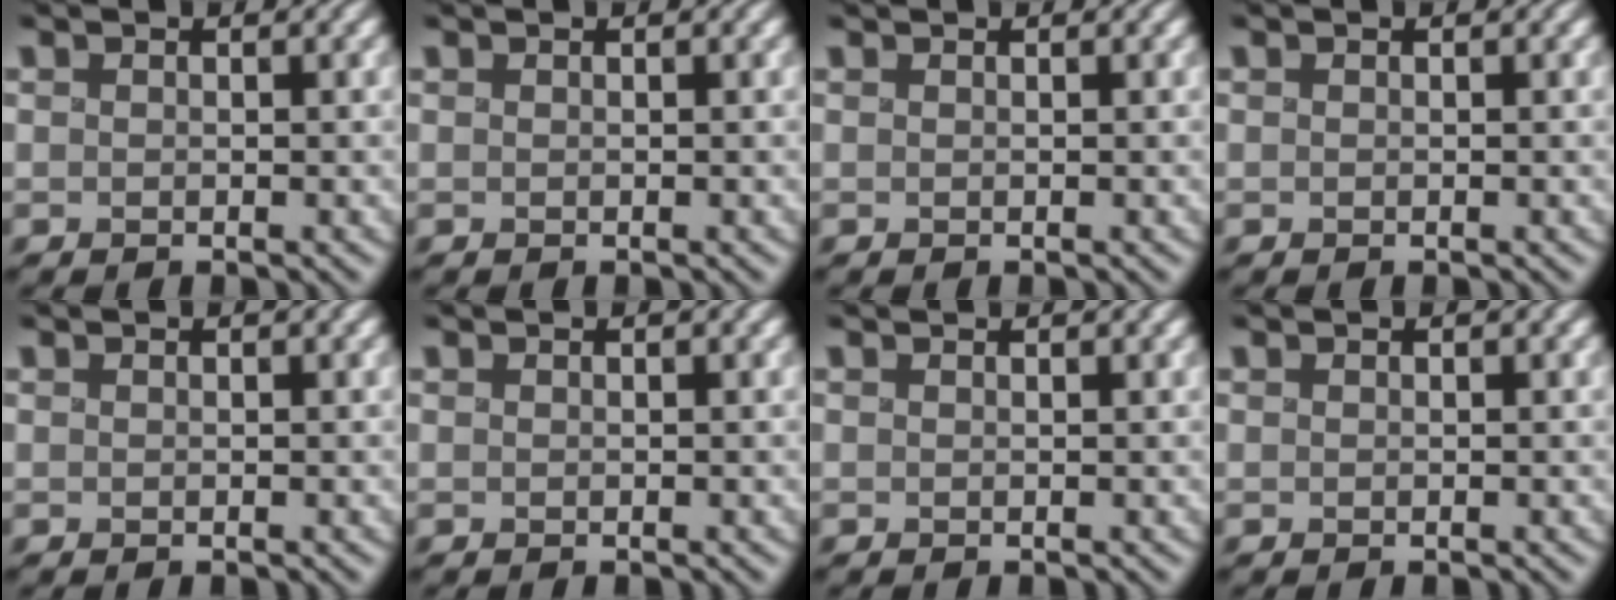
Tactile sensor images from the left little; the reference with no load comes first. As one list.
[{"total": 0.0}, {"total": 0.0}, {"total": 0.0}, {"total": 0.0}, {"total": 0.0}, {"total": 0.6, "force": [0.6, 0.0, 0.1], "torque": [-0.003, 0.006, 0.015]}, {"total": 0.0}]